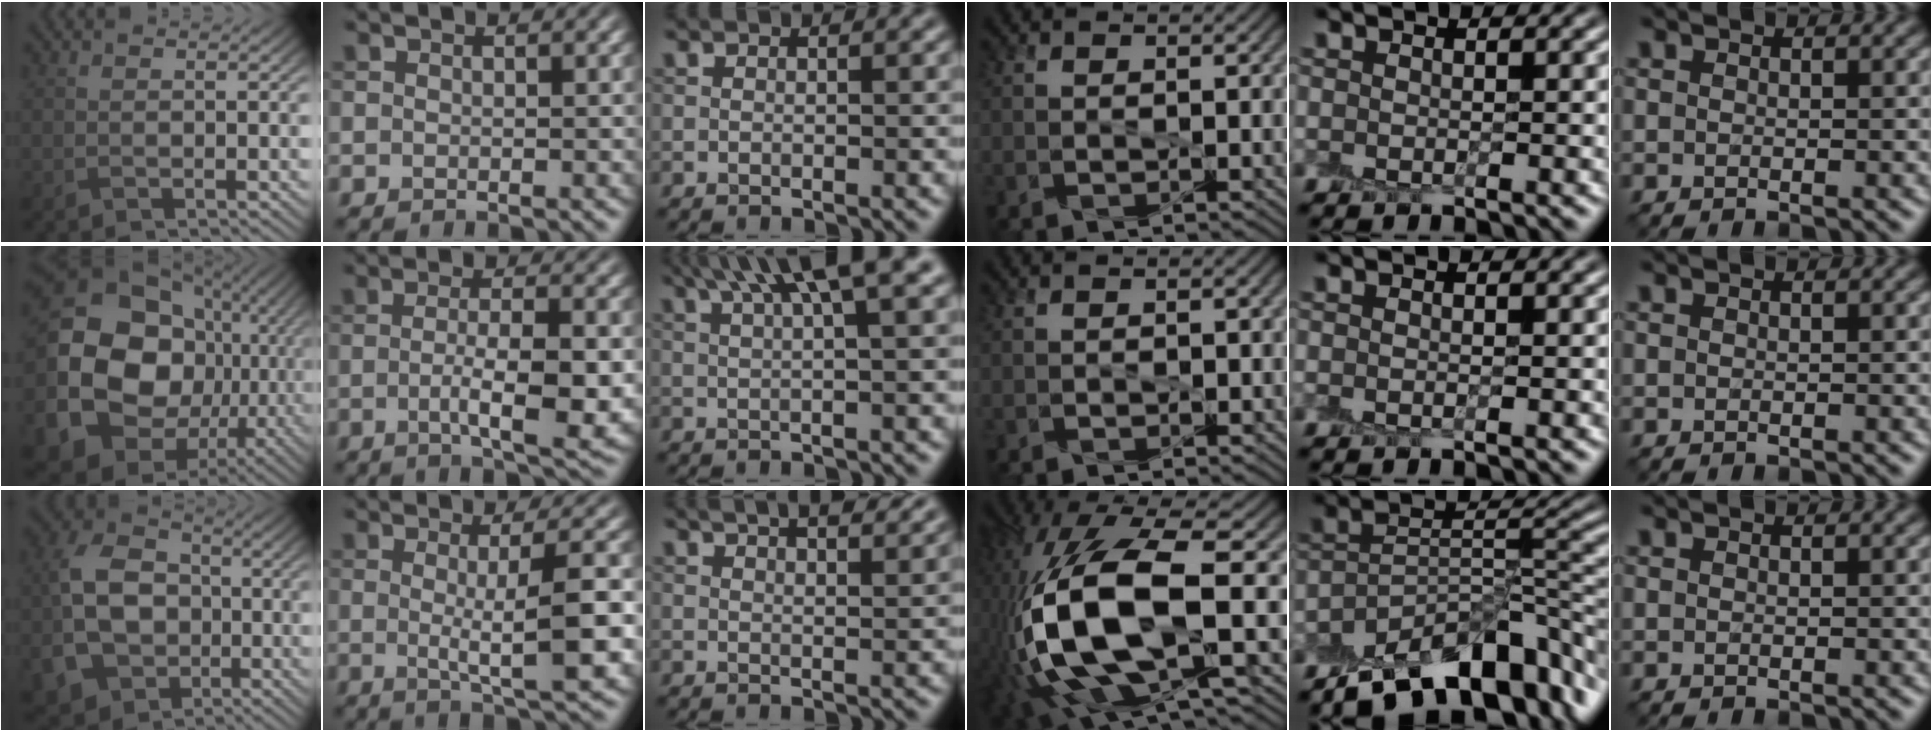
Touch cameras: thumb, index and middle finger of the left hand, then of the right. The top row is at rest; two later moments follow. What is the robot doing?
{"motion": "peel", "object": "plastic screen protector"}